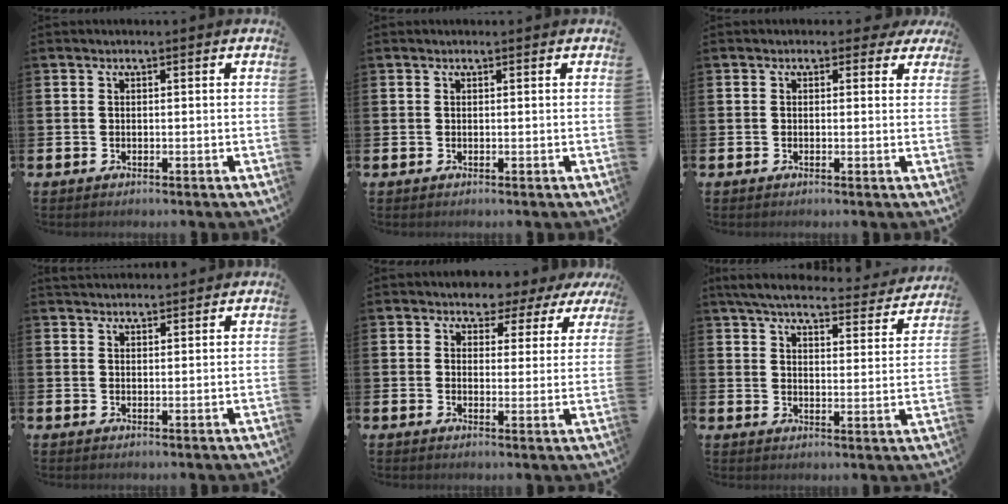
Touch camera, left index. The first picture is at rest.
{"total": 0.0}
{"total": 1.3, "force": [0.6, 1.1, 0.4], "torque": [0.000, 0.010, 0.006]}
{"total": 2.4, "force": [2.3, 0.5, 0.0], "torque": [0.004, -0.009, 0.042]}
{"total": 3.2, "force": [2.5, 1.9, -0.3], "torque": [-0.004, -0.022, 0.036]}
{"total": 5.6, "force": [5.1, 1.1, 1.9], "torque": [-0.057, -0.034, 0.085]}